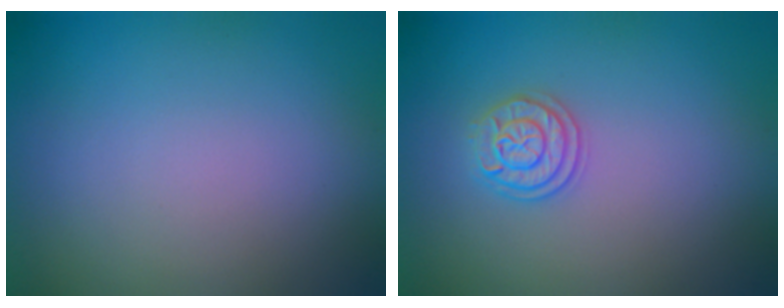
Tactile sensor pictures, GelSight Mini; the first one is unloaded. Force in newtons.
{"total": 2.1, "press": 2.1, "slide": 0.3}